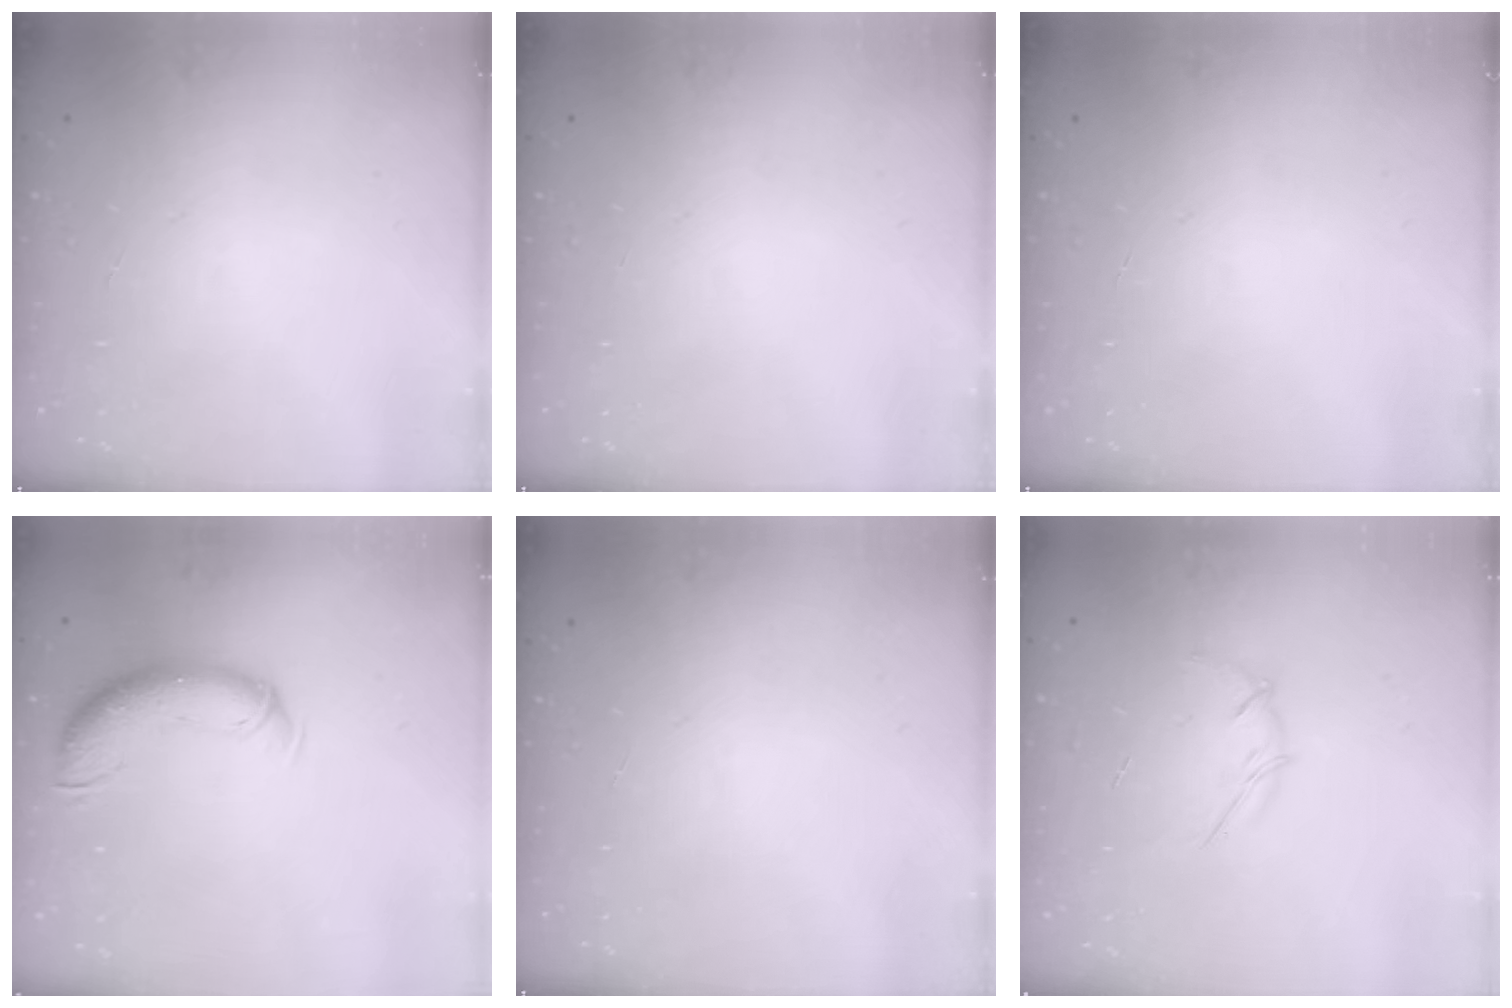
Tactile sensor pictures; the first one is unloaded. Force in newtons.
{"total": 0.0}
{"total": 0.0}
{"total": 11.1, "press": 10.9, "slide": 2.0}
{"total": 0.0}
{"total": 3.2, "press": 3.1, "slide": 0.9}